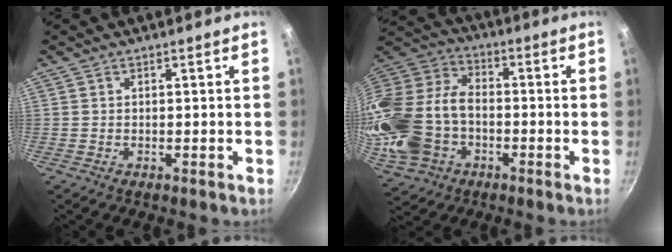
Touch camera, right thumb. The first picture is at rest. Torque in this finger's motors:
{"motor_torque": [-0.11, 1.48, 1.50, -1.23, 0.51]}